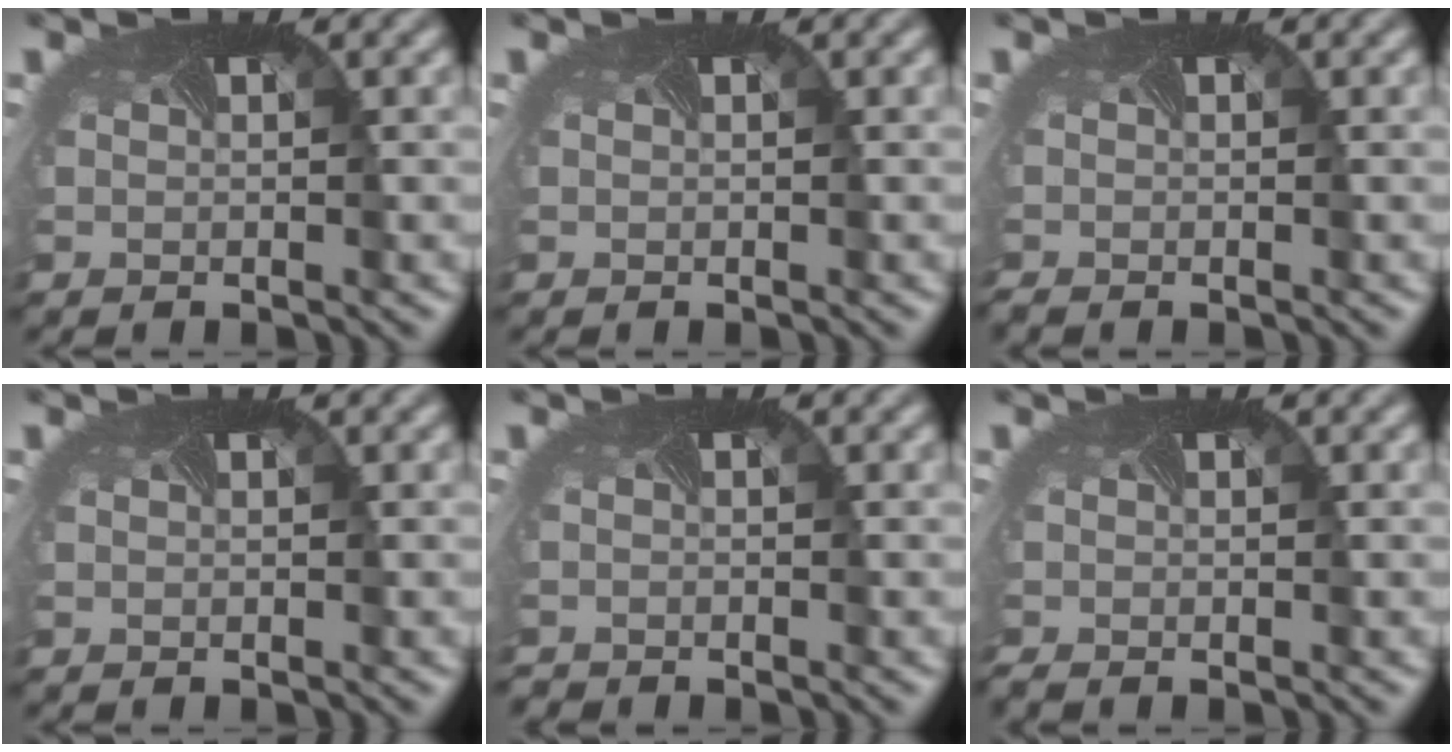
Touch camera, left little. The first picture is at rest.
{"total": 0.0}
{"total": 0.9, "force": [-0.8, 0.0, 0.3], "torque": [-0.011, -0.009, -0.016]}
{"total": 0.0}
{"total": 0.9, "force": [-0.8, -0.3, -0.5], "torque": [0.003, -0.009, -0.016]}
{"total": 1.1, "force": [-0.9, 0.2, 0.5], "torque": [-0.015, -0.011, -0.016]}